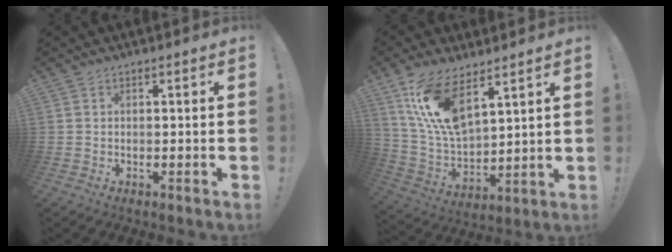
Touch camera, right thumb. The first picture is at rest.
{"total": 15.2, "force": [9.6, 6.4, 9.8], "torque": [-0.207, -0.055, 0.178]}